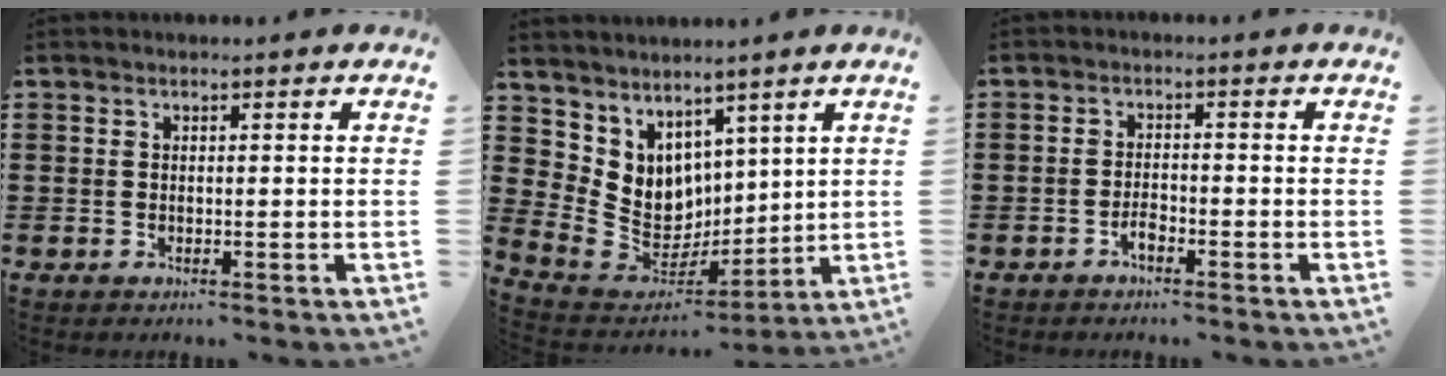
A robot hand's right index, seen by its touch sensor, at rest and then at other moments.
{"total": 7.1, "force": [2.8, 6.4, 0.8], "torque": [-0.073, -0.042, 0.059]}
{"total": 1.9, "force": [-1.5, 0.5, 1.1], "torque": [-0.025, 0.000, -0.029]}